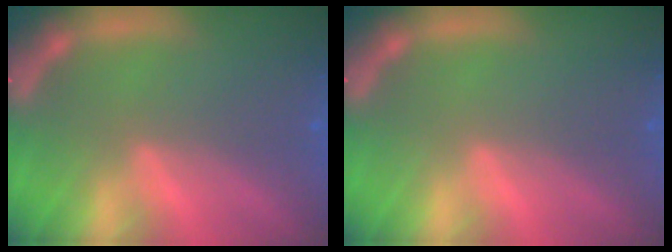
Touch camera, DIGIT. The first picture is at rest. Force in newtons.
{"total": 0.0}